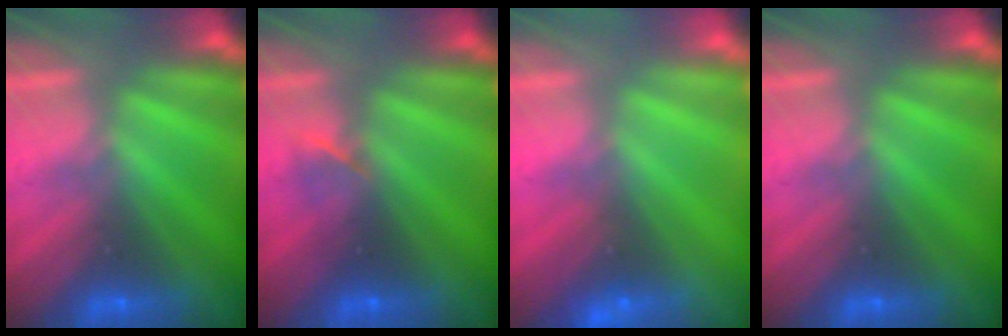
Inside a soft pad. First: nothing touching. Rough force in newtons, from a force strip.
{"total": 2.2}
{"total": 2.3}
{"total": 0.0}